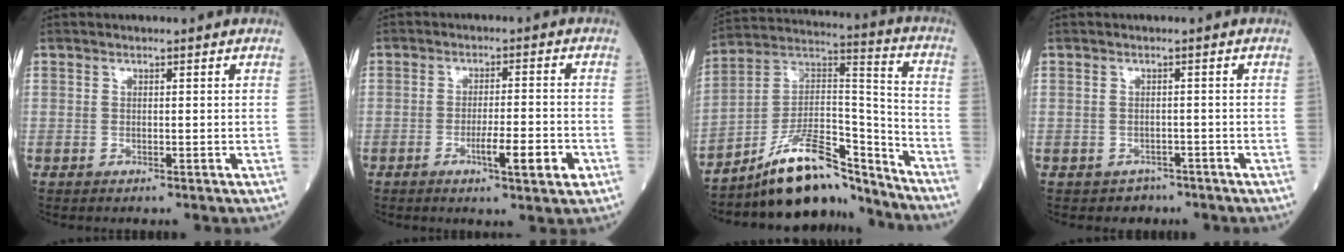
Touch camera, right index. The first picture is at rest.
{"total": 6.3, "force": [-2.5, 0.5, 5.7], "torque": [-0.087, -0.004, -0.036]}
{"total": 15.7, "force": [-13.1, 3.9, 7.7], "torque": [-0.126, 0.051, -0.224]}
{"total": 2.4, "force": [-1.7, 1.7, -0.2], "torque": [-0.006, 0.009, -0.024]}